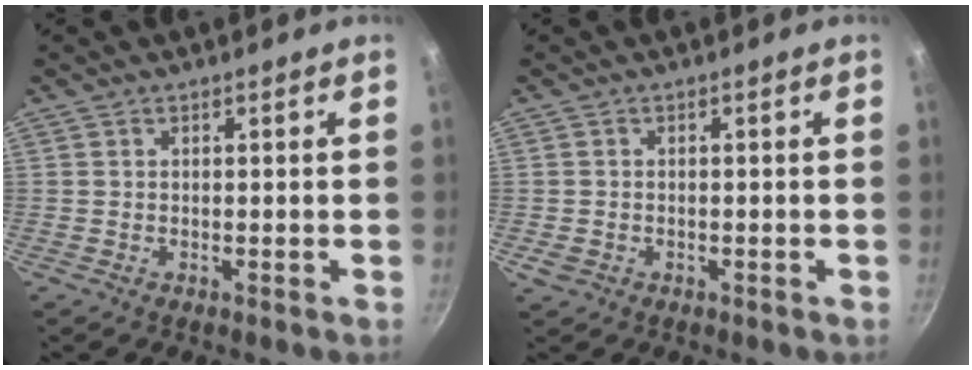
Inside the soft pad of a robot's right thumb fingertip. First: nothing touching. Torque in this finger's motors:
{"motor_torque": [0.00, 0.24, -0.02, 0.21, 0.06]}